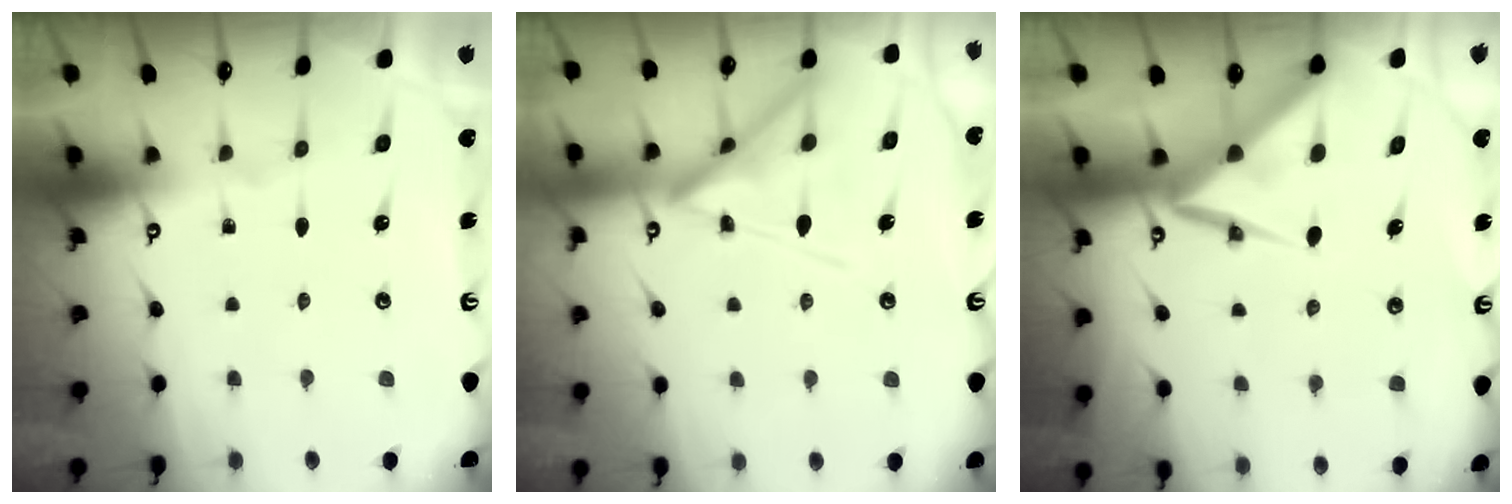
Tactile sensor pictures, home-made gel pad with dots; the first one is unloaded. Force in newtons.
{"total": 15.1, "press": 15.0, "slide": 1.0}
{"total": 8.1, "press": 8.1, "slide": 0.9}